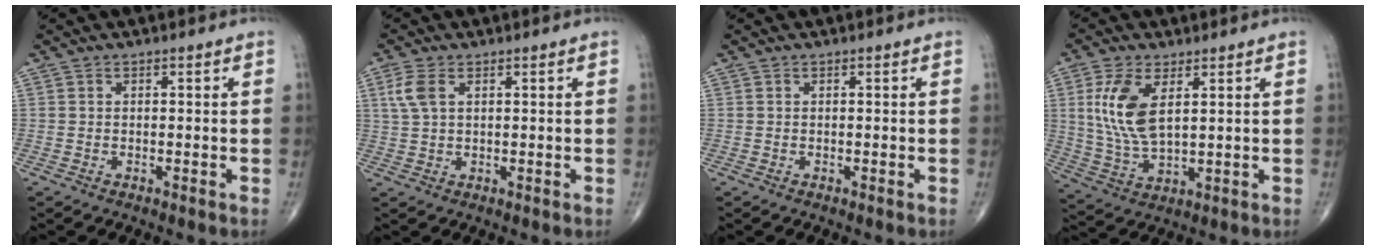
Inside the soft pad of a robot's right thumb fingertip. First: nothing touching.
{"total": 4.1, "force": [1.6, 2.1, 3.2], "torque": [-0.083, 0.009, 0.034]}
{"total": 0.0}
{"total": 10.9, "force": [3.3, 5.1, 9.0], "torque": [-0.191, -0.012, 0.073]}